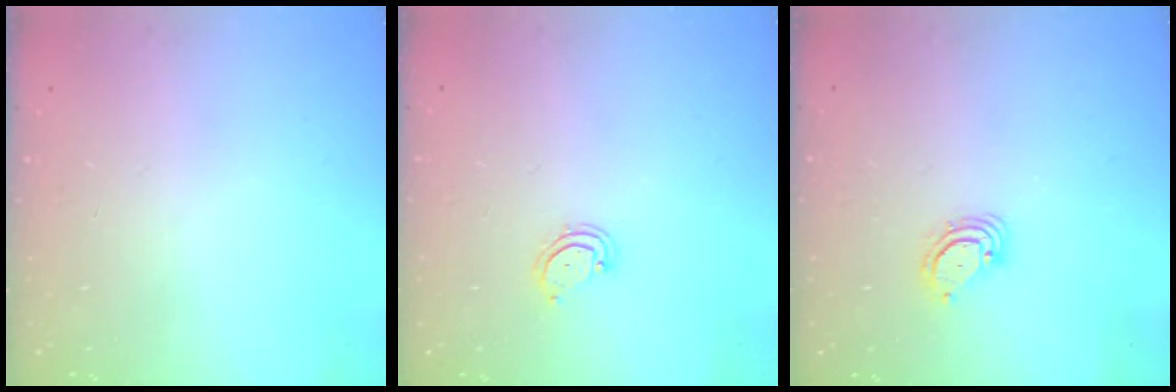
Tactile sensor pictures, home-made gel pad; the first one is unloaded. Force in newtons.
{"total": 3.8, "press": 3.8, "slide": 0.4}
{"total": 3.9, "press": 3.9, "slide": 0.4}